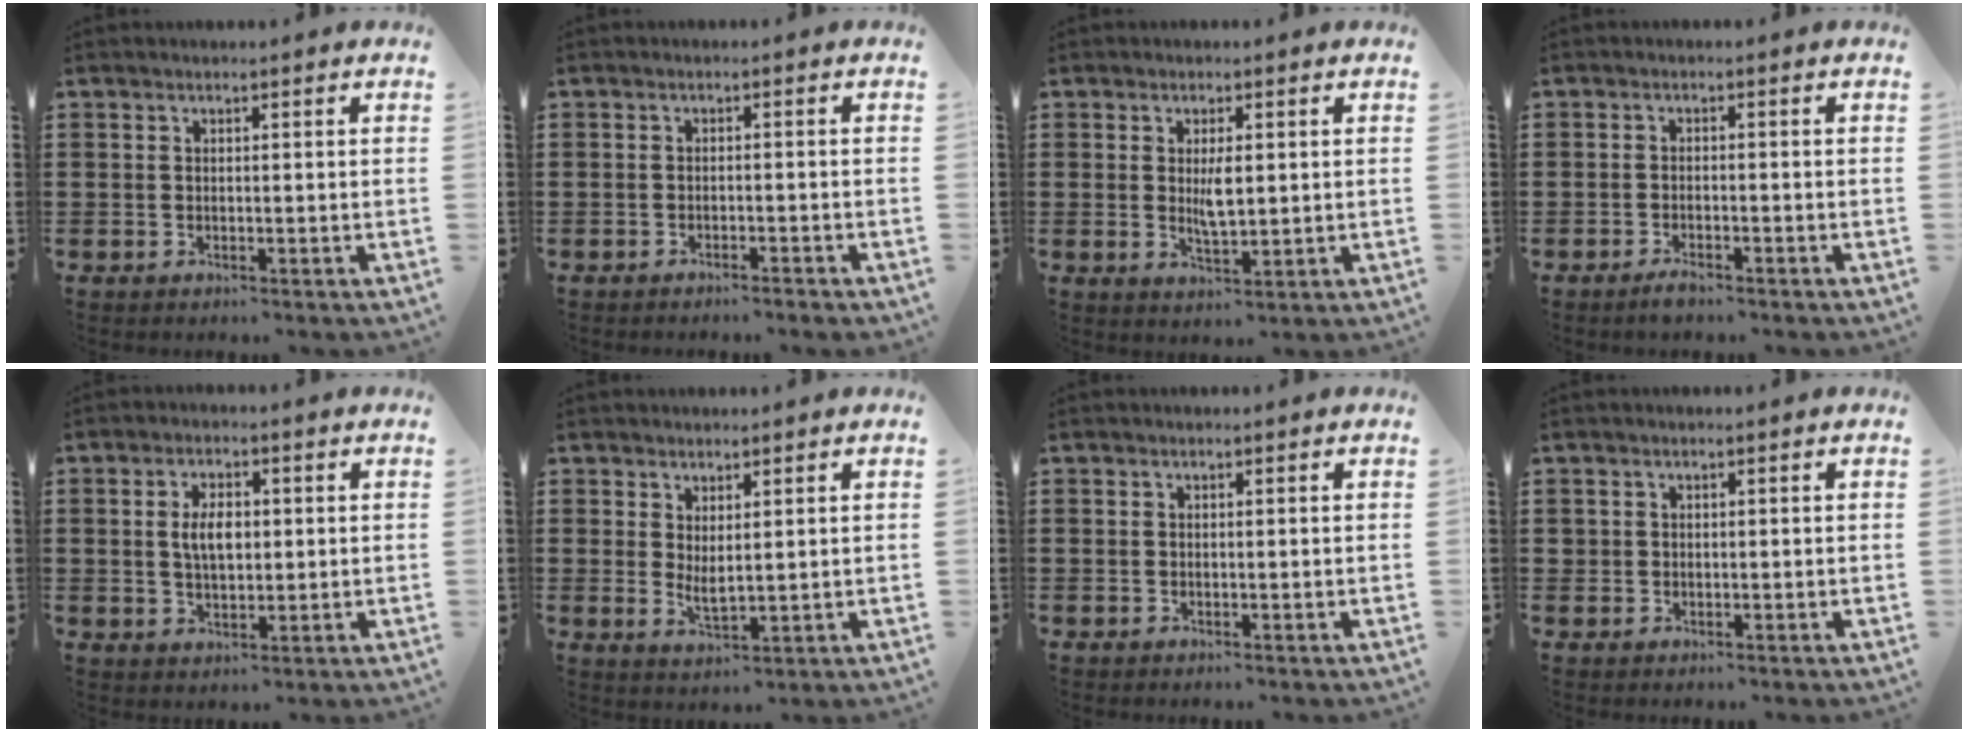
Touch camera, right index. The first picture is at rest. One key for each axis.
{"total": 1.3, "fx": -1.2, "fy": -0.2, "fz": 0.4, "tx": -0.008, "ty": 0.001, "tz": -0.023}
{"total": 3.7, "fx": 0.5, "fy": 1.3, "fz": 3.4, "tx": -0.060, "ty": -0.001, "tz": 0.006}
{"total": 1.6, "fx": -1.3, "fy": 0.3, "fz": 0.8, "tx": -0.015, "ty": -0.001, "tz": -0.024}
{"total": 4.7, "fx": 0.5, "fy": 2.3, "fz": 4.1, "tx": -0.074, "ty": 0.004, "tz": 0.005}
{"total": 2.4, "fx": 1.1, "fy": 0.8, "fz": 2.0, "tx": -0.040, "ty": 0.000, "tz": 0.021}
{"total": 0.0}
{"total": 0.8, "fx": 0.2, "fy": 0.8, "fz": 0.1, "tx": -0.003, "ty": 0.006, "tz": 0.002}